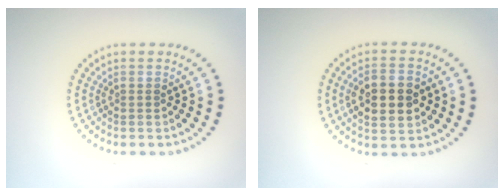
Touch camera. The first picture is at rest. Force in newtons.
{"total": 5.2, "press": 5.2, "slide": 0.2}